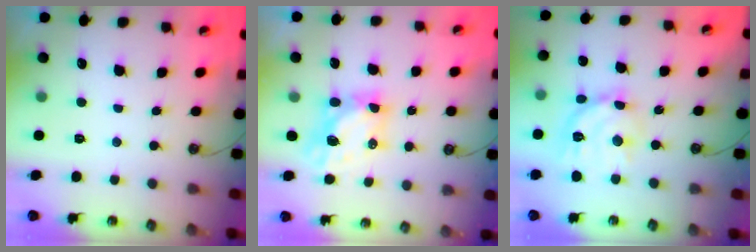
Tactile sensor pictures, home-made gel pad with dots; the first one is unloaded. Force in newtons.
{"total": 6.1, "press": 6.1, "slide": 0.3}
{"total": 14.8, "press": 14.8, "slide": 1.1}